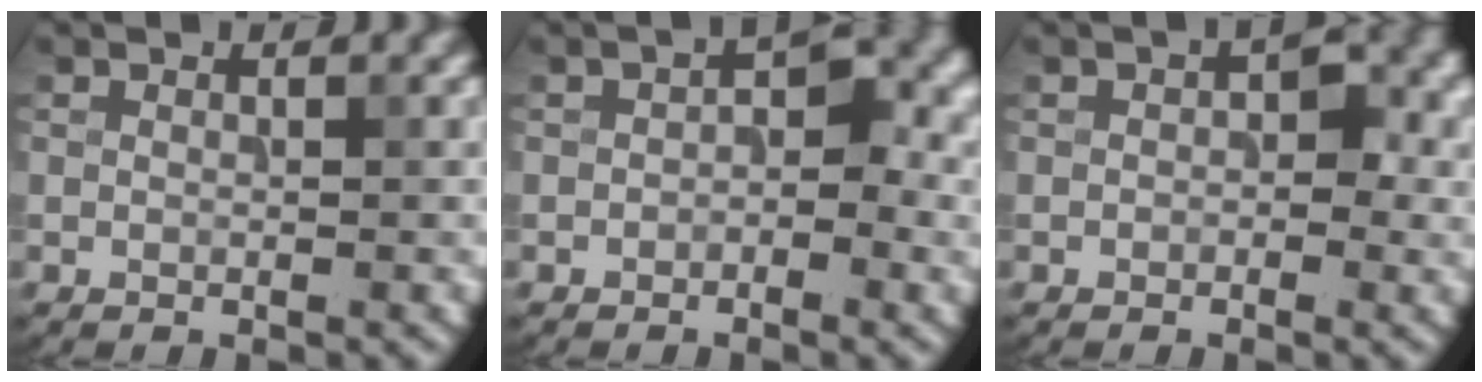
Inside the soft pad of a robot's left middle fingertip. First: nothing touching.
{"total": 3.5, "force": [-0.2, 2.1, 2.8], "torque": [-0.028, 0.002, -0.009]}
{"total": 2.8, "force": [0.2, 1.7, 2.2], "torque": [-0.021, 0.001, -0.001]}